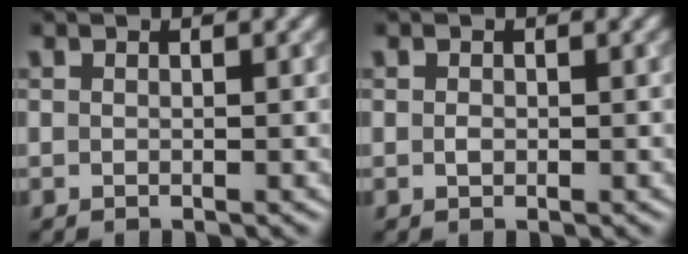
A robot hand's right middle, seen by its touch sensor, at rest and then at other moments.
{"total": 0.6, "force": [0.0, 0.5, 0.4], "torque": [-0.006, -0.002, -0.001]}